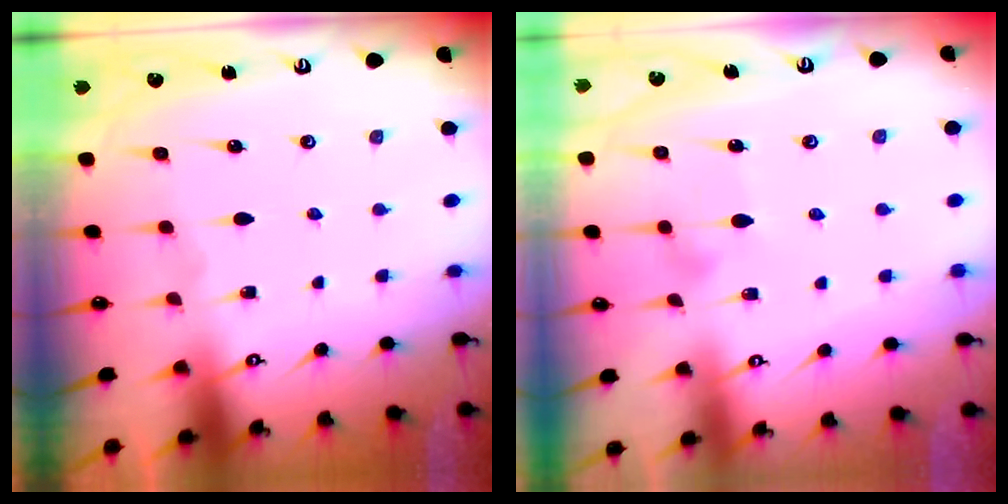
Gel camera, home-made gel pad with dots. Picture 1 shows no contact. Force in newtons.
{"total": 6.5, "press": 6.5, "slide": 0.3}